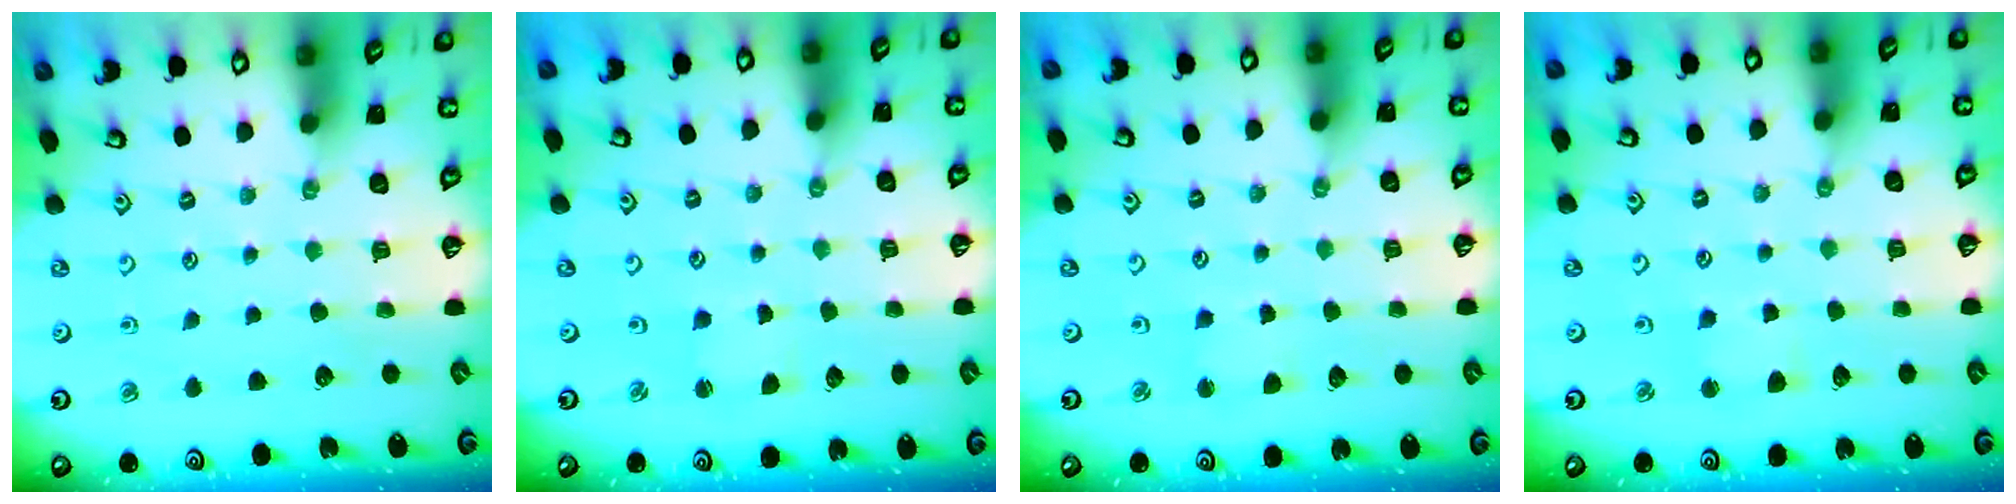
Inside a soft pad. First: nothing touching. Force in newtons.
{"total": 2.2, "press": 2.2, "slide": 0.1}
{"total": 3.0, "press": 3.0, "slide": 0.2}
{"total": 3.2, "press": 3.1, "slide": 0.7}